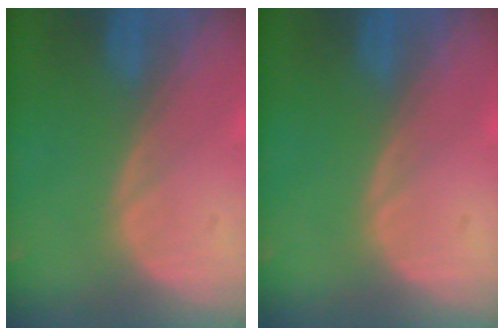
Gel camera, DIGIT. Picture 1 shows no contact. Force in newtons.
{"total": 0.0}